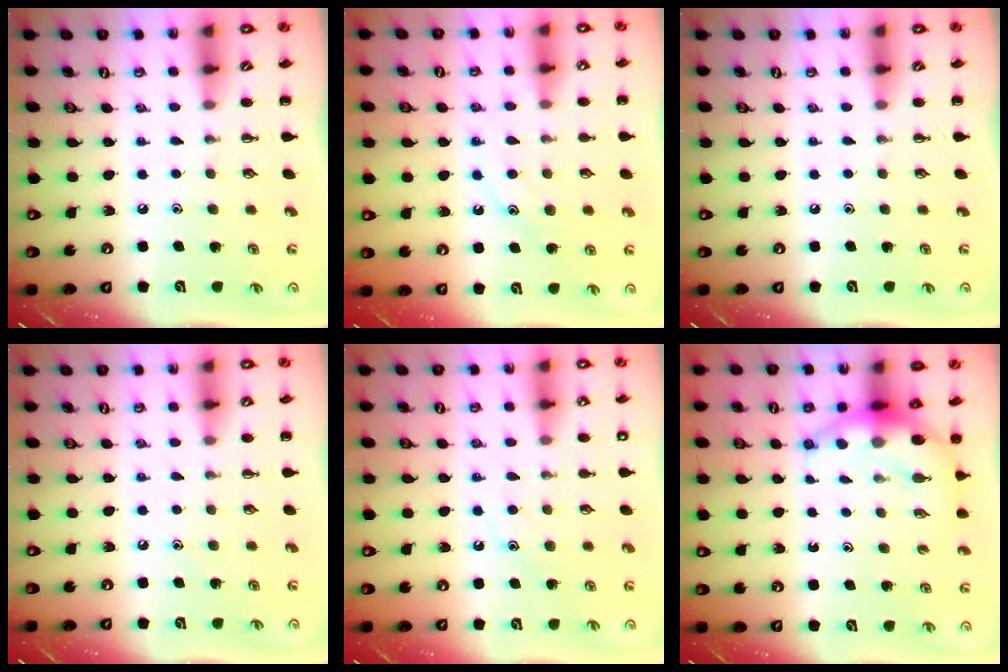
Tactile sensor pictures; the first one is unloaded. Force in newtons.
{"total": 11.9, "press": 11.9, "slide": 0.8}
{"total": 0.0}
{"total": 5.7, "press": 5.4, "slide": 1.9}
{"total": 9.4, "press": 9.3, "slide": 1.4}
{"total": 7.0, "press": 6.9, "slide": 1.5}